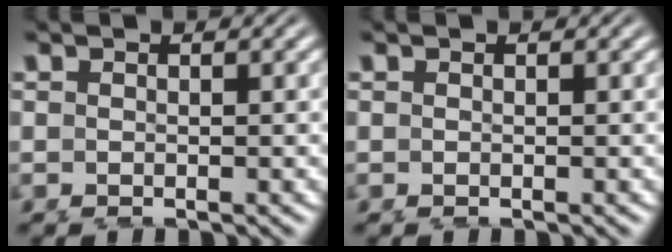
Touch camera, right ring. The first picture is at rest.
{"total": 0.0}